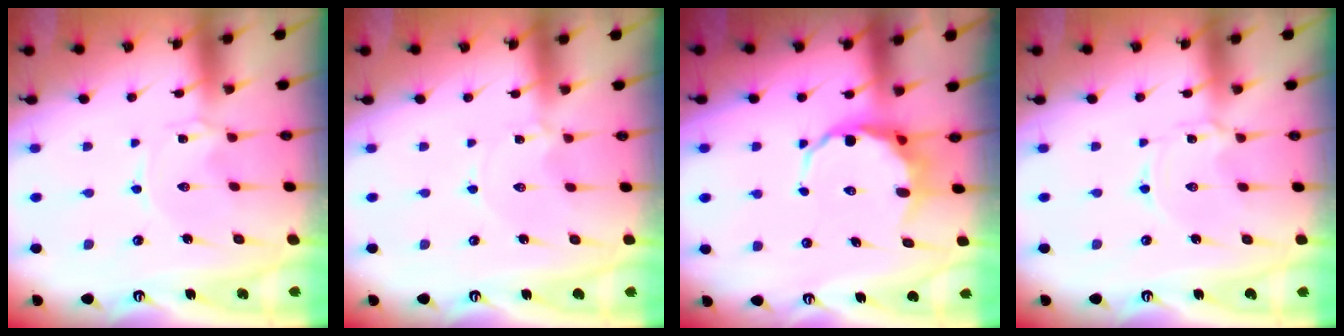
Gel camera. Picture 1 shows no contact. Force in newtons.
{"total": 1.2, "press": 1.2, "slide": 0.2}
{"total": 8.2, "press": 8.0, "slide": 1.9}
{"total": 1.4, "press": 1.4, "slide": 0.2}